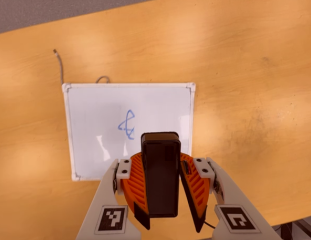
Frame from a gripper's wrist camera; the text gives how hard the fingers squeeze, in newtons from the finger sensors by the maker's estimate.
{"total": 9.1, "left": 8.8, "right": 9.4}